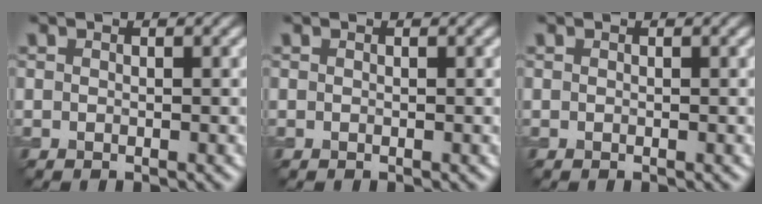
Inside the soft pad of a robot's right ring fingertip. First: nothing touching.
{"total": 0.0}
{"total": 0.0}